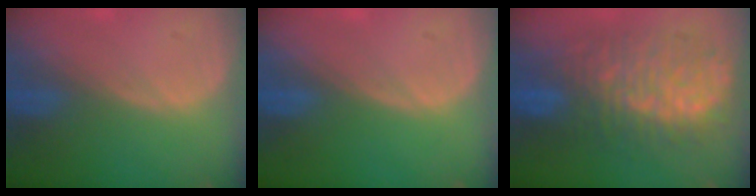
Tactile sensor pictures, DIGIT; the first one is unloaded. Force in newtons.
{"total": 0.0}
{"total": 12.0, "press": 11.9, "slide": 1.3}